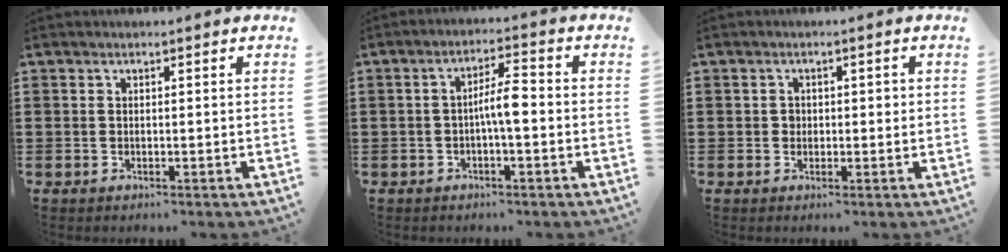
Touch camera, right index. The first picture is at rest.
{"total": 4.7, "force": [-0.6, 1.1, 4.5], "torque": [-0.088, 0.007, -0.016]}
{"total": 1.5, "force": [0.1, 1.3, 0.8], "torque": [-0.011, 0.004, -0.001]}